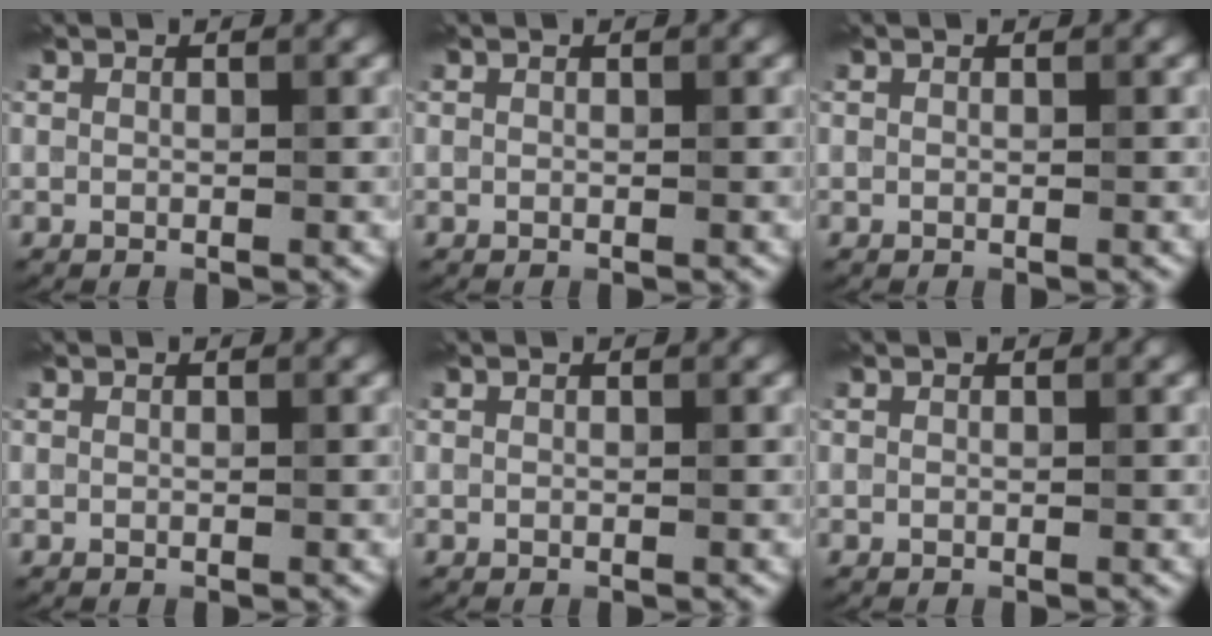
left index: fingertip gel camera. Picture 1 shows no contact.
{"total": 0.0}
{"total": 0.0}
{"total": 0.0}
{"total": 0.0}
{"total": 0.0}